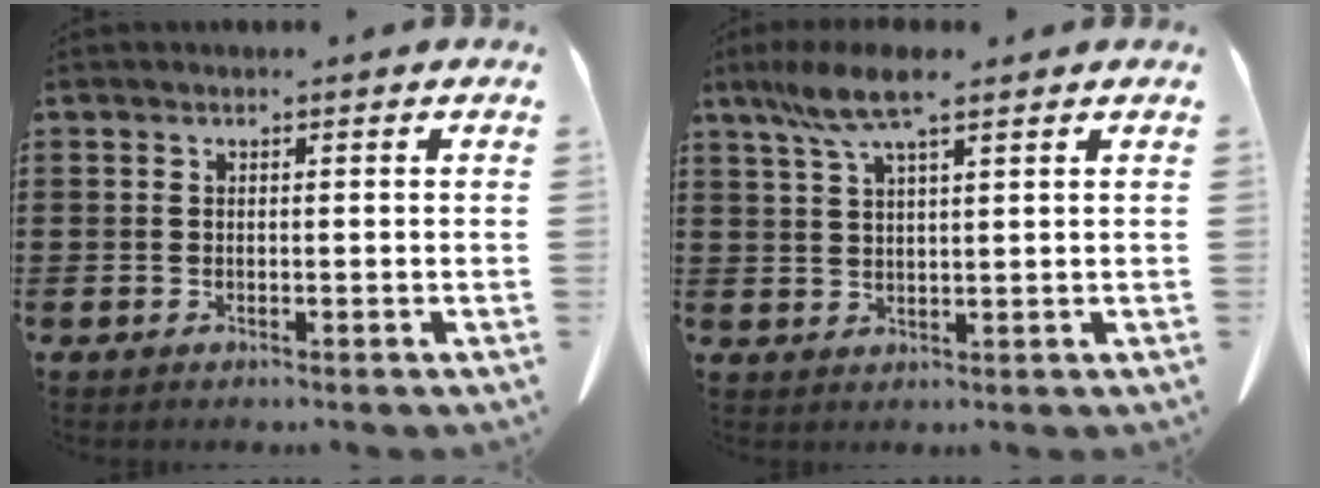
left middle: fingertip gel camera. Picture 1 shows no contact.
{"total": 7.0, "force": [4.4, 1.1, 5.3], "torque": [-0.120, -0.006, 0.077]}